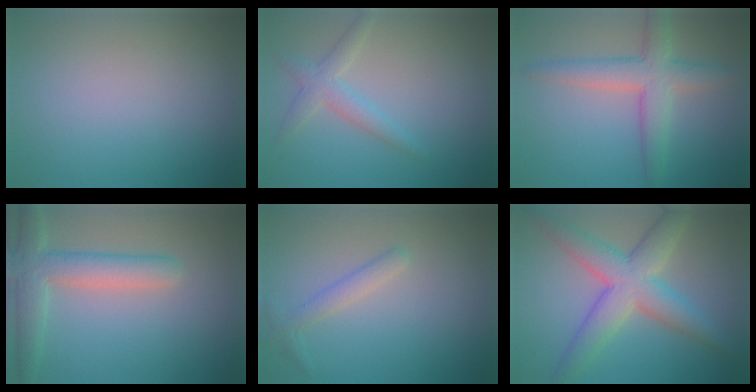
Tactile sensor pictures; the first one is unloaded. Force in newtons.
{"total": 2.4, "press": 2.4, "slide": 0.2}
{"total": 4.6, "press": 4.6, "slide": 0.2}
{"total": 4.6, "press": 4.6, "slide": 0.4}
{"total": 1.7, "press": 1.7, "slide": 0.1}
{"total": 6.6, "press": 6.6, "slide": 0.1}